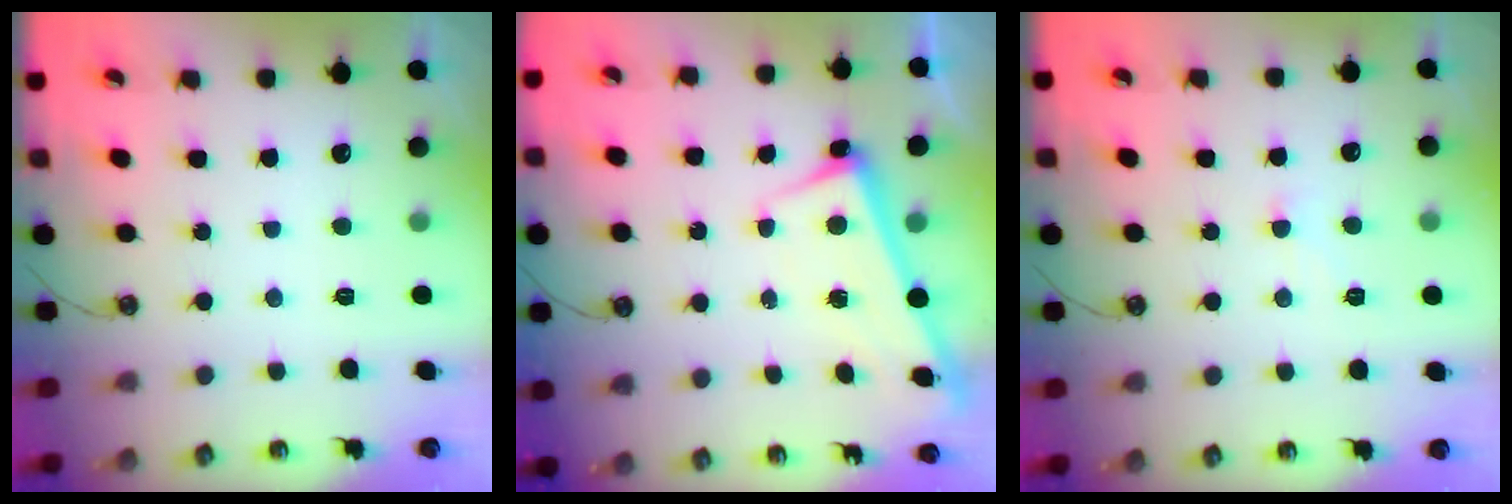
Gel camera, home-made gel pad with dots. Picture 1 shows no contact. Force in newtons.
{"total": 2.9, "press": 2.9, "slide": 0.4}
{"total": 1.1, "press": 0.9, "slide": 0.6}